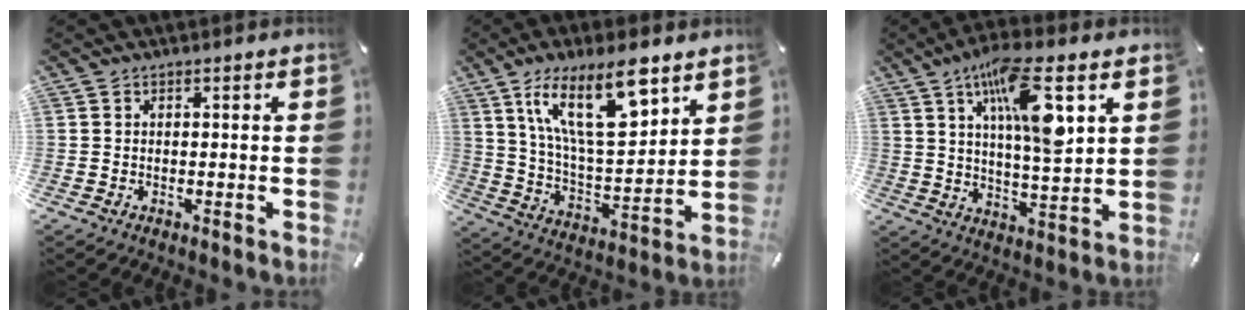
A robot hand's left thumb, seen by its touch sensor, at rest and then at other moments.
{"total": 19.8, "force": [11.2, 7.6, 14.5], "torque": [-0.266, -0.043, 0.181]}
{"total": 15.6, "force": [6.7, 4.9, 13.2], "torque": [-0.225, -0.011, 0.105]}